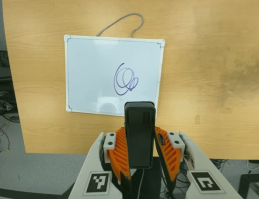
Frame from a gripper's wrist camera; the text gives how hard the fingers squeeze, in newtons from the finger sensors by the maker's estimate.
{"total": 4.0, "left": 2.5, "right": 5.4}